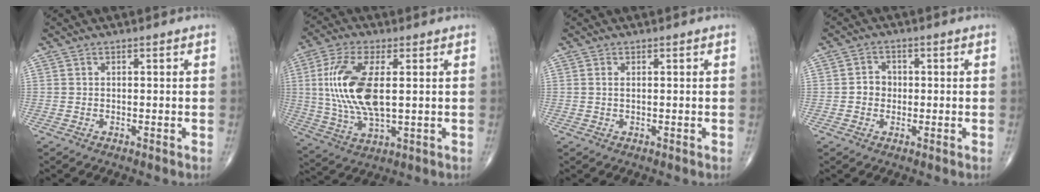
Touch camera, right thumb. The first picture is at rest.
{"total": 15.3, "force": [1.9, 6.5, 13.7], "torque": [-0.291, -0.009, 0.041]}
{"total": 0.9, "force": [0.2, 0.4, 0.7], "torque": [-0.021, 0.003, 0.005]}
{"total": 3.1, "force": [-0.2, 2.8, 1.3], "torque": [-0.006, 0.008, -0.010]}